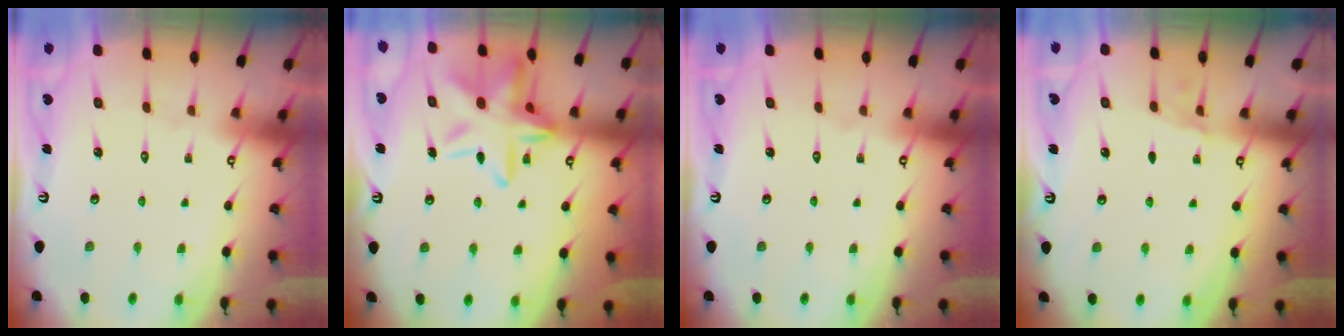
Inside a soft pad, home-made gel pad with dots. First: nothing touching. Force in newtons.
{"total": 17.7, "press": 17.6, "slide": 1.4}
{"total": 0.0}
{"total": 2.4, "press": 2.3, "slide": 0.3}